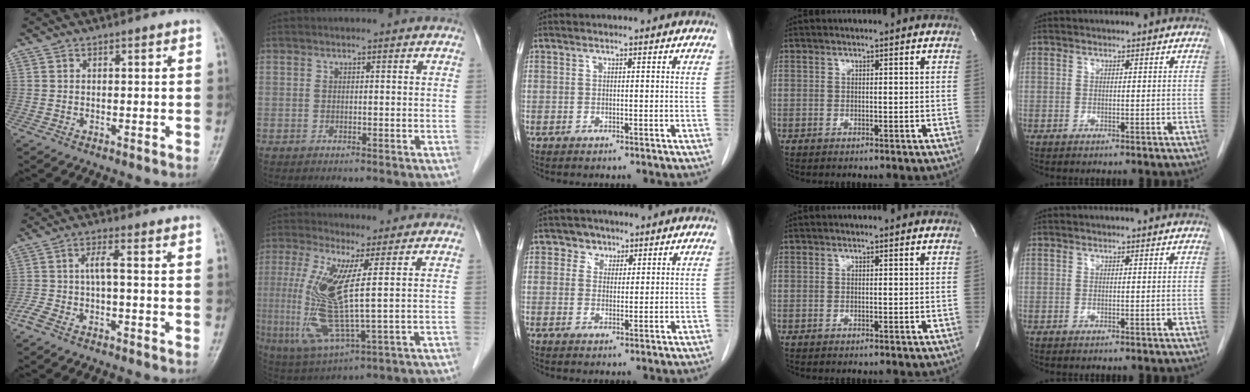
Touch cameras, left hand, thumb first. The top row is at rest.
{"thumb": {"total": 5.1, "force": [-2.0, 0.9, 4.6], "torque": [-0.117, 0.022, -0.037]}, "index": {"total": 11.9, "force": [1.3, 1.2, 11.7], "torque": [-0.267, -0.010, 0.026]}, "middle": {"total": 2.7, "force": [1.6, 2.2, 0.2], "torque": [0.004, 0.003, 0.020]}}